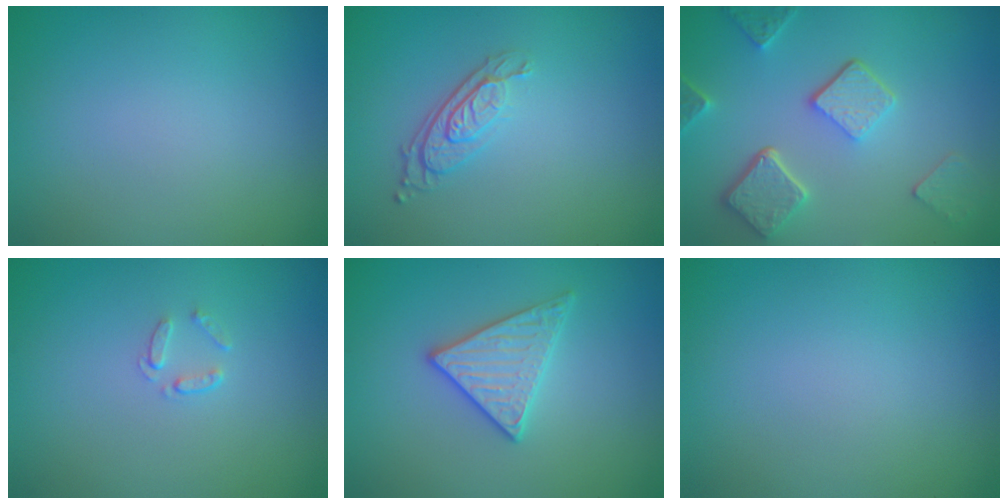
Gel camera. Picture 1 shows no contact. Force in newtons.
{"total": 3.0, "press": 2.1, "slide": 2.1}
{"total": 4.9, "press": 3.8, "slide": 3.0}
{"total": 0.7, "press": 0.5, "slide": 0.5}
{"total": 2.8, "press": 2.7, "slide": 0.6}
{"total": 0.0}